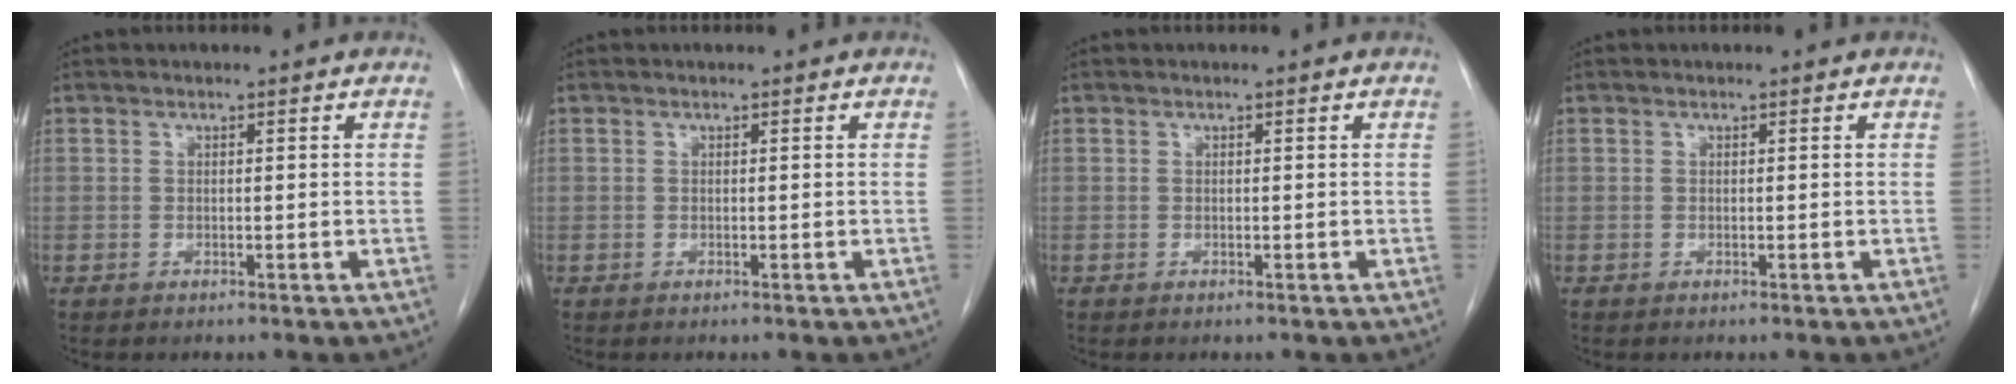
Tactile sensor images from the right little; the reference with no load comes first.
{"total": 0.0}
{"total": 0.0}
{"total": 0.0}